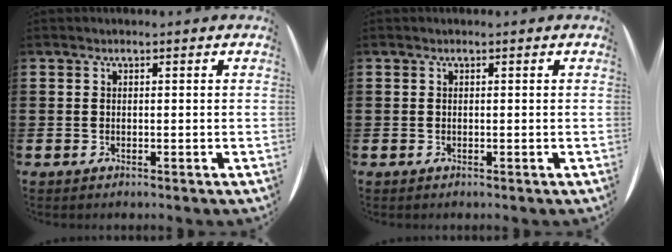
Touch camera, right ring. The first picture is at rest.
{"total": 0.0}